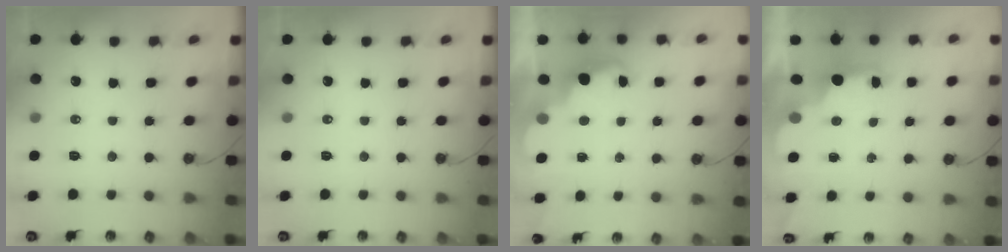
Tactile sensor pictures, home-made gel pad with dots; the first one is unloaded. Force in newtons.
{"total": 0.0}
{"total": 2.5, "press": 2.4, "slide": 0.6}
{"total": 2.1, "press": 2.1, "slide": 0.5}